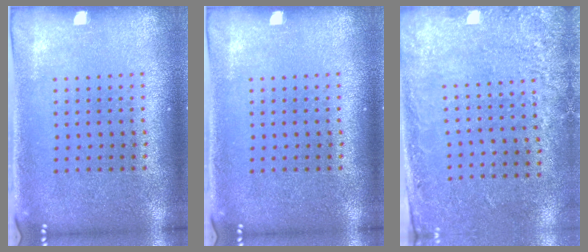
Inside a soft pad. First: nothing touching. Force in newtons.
{"total": 0.0}
{"total": 2.8, "press": 1.9, "slide": 2.1}